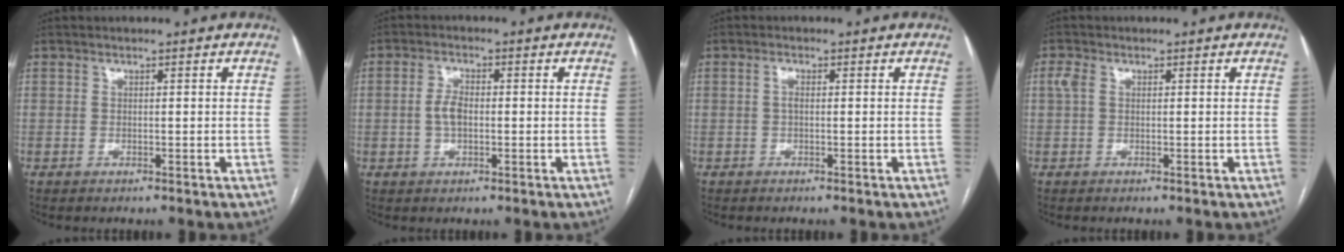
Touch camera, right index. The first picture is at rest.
{"total": 3.3, "force": [-0.3, 1.7, 2.9], "torque": [-0.061, 0.007, -0.007]}
{"total": 1.3, "force": [0.1, 0.5, 1.2], "torque": [-0.026, 0.003, 0.001]}
{"total": 2.0, "force": [0.6, 1.3, 1.4], "torque": [-0.043, 0.018, 0.016]}